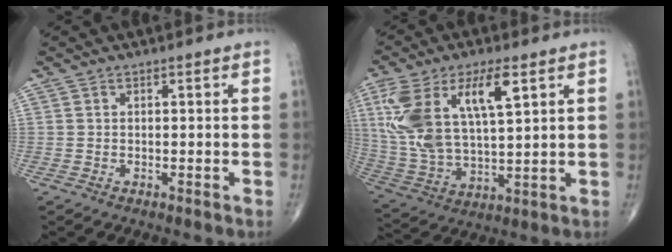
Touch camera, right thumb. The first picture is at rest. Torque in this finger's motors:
{"motor_torque": [1.50, 3.50, 1.86, 0.91, 0.22]}